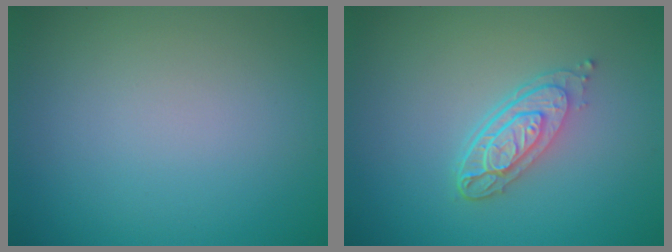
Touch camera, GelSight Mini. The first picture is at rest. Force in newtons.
{"total": 3.9, "press": 2.9, "slide": 2.7}